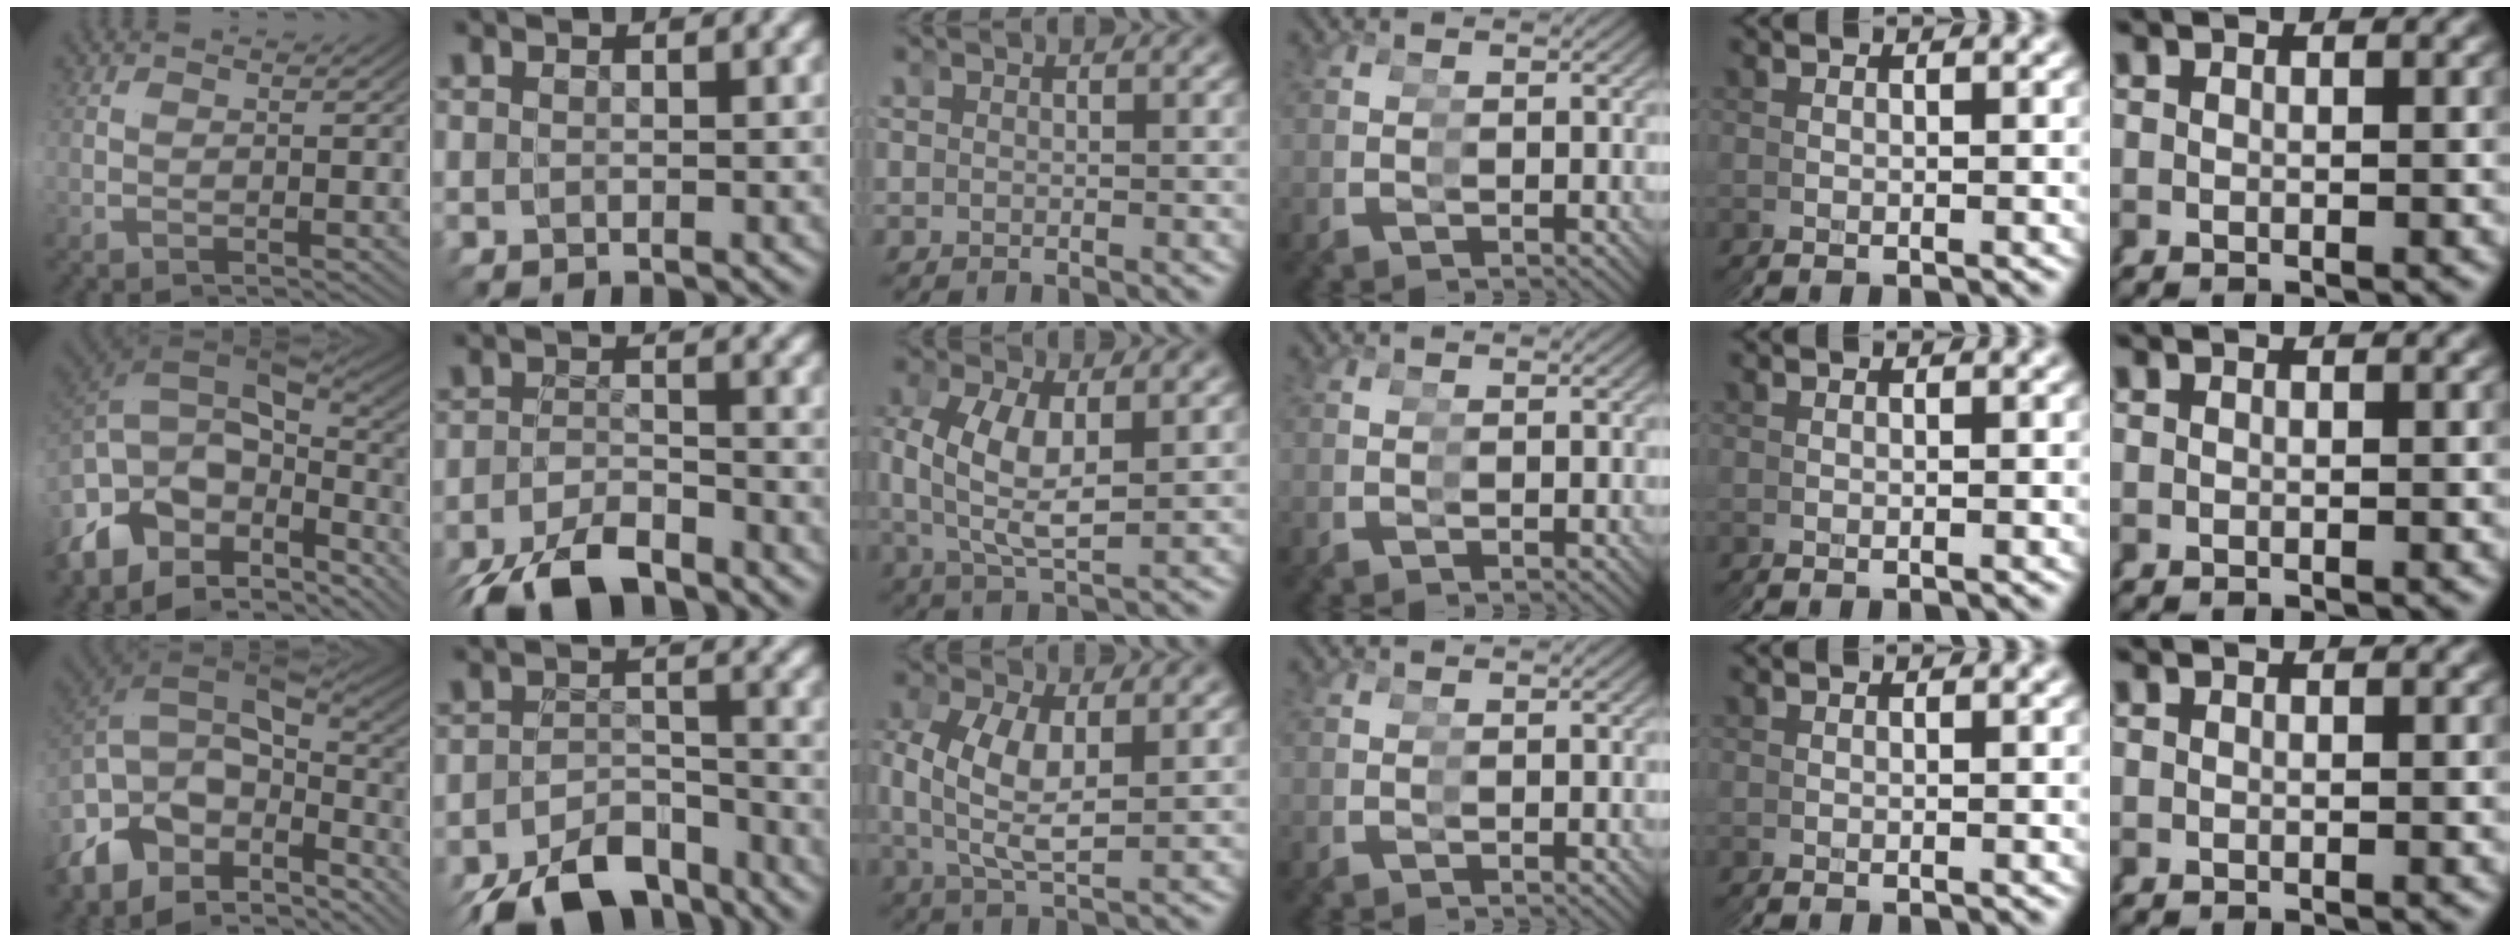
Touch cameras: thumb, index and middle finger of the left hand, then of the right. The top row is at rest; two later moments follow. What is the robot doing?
{"motion": "grasp_and_lifting", "object": "pipette"}